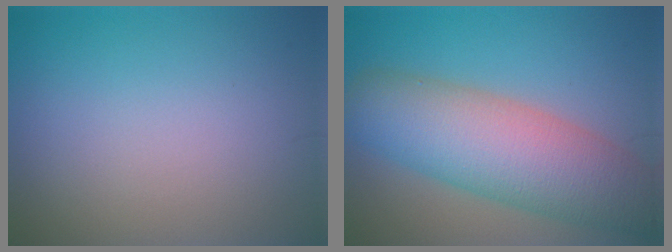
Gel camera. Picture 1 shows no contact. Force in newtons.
{"total": 9.6, "press": 9.6, "slide": 0.4}